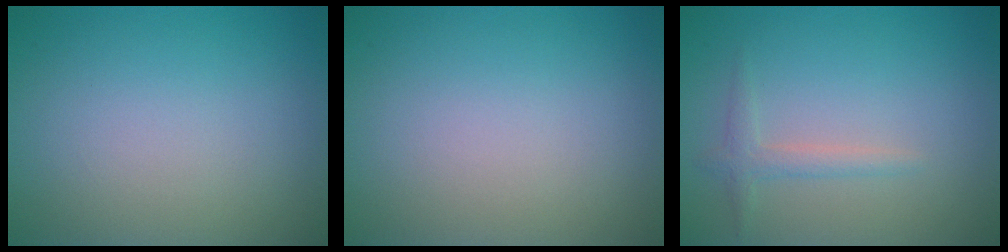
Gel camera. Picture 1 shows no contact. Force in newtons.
{"total": 0.0}
{"total": 1.5, "press": 1.5, "slide": 0.0}